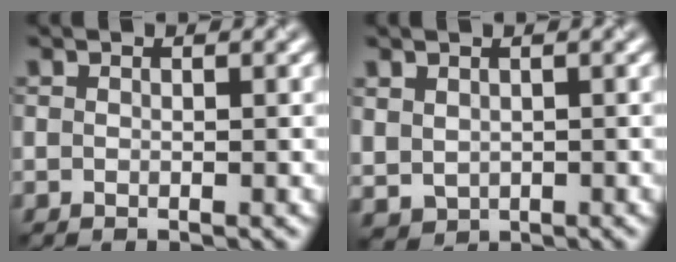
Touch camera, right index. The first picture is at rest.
{"total": 1.7, "force": [0.7, 1.4, 0.7], "torque": [-0.017, -0.005, 0.019]}